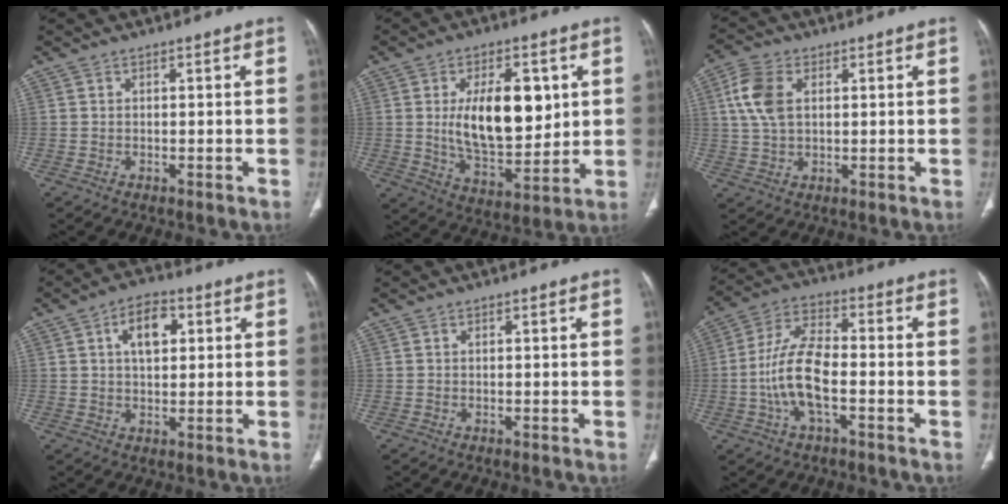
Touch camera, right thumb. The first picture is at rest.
{"total": 16.5, "force": [3.0, 8.4, 13.9], "torque": [-0.192, -0.026, 0.059]}
{"total": 8.2, "force": [2.1, 5.1, 6.1], "torque": [-0.133, 0.007, 0.044]}
{"total": 7.6, "force": [2.3, 4.4, 5.7], "torque": [-0.077, 0.005, 0.034]}
{"total": 0.0}
{"total": 11.6, "force": [-2.8, 5.1, 10.1], "torque": [-0.202, 0.033, -0.059]}